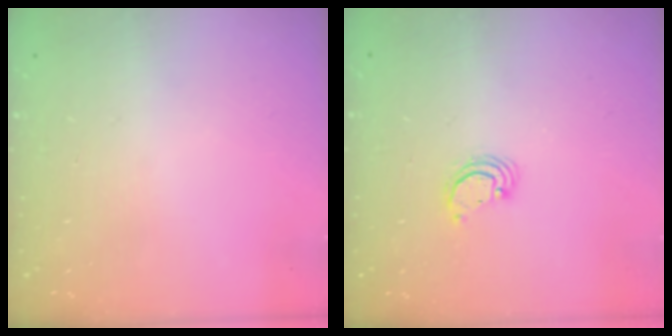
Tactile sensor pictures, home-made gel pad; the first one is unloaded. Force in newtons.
{"total": 2.7, "press": 2.7, "slide": 0.1}